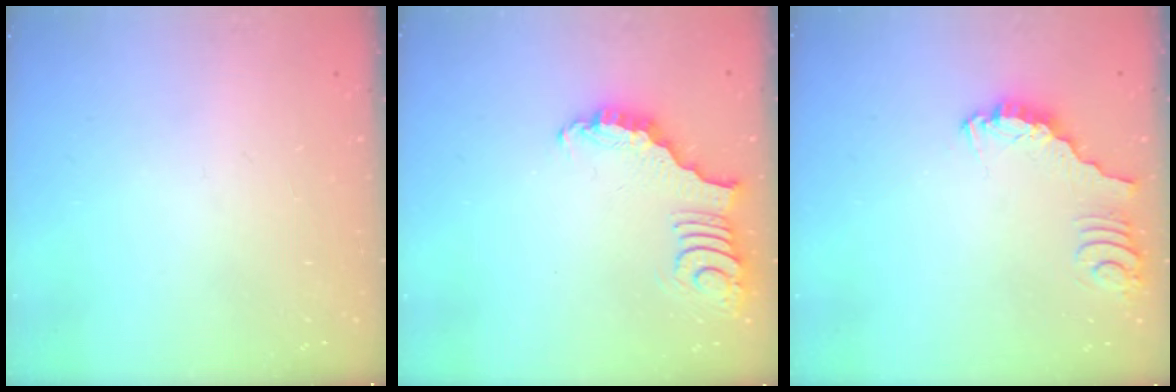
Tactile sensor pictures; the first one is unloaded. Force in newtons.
{"total": 3.6, "press": 3.5, "slide": 0.7}
{"total": 2.7, "press": 2.7, "slide": 0.1}